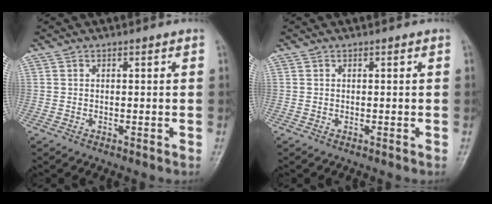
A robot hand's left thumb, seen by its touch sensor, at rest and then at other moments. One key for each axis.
{"total": 0.0}